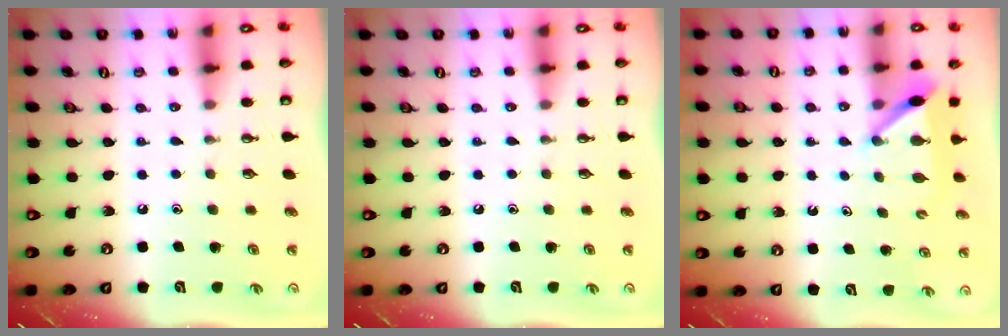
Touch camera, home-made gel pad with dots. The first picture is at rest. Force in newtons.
{"total": 0.0}
{"total": 5.9, "press": 5.8, "slide": 0.5}